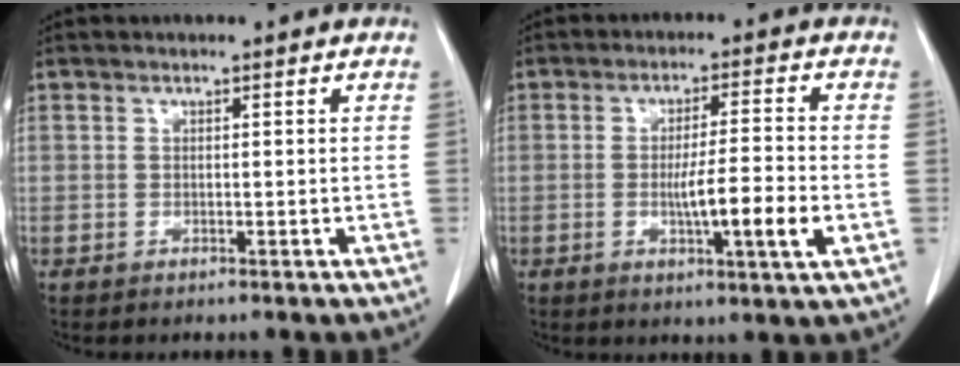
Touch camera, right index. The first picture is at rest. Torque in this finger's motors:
{"motor_torque": [0.88, -0.49, 0.46, 0.11]}